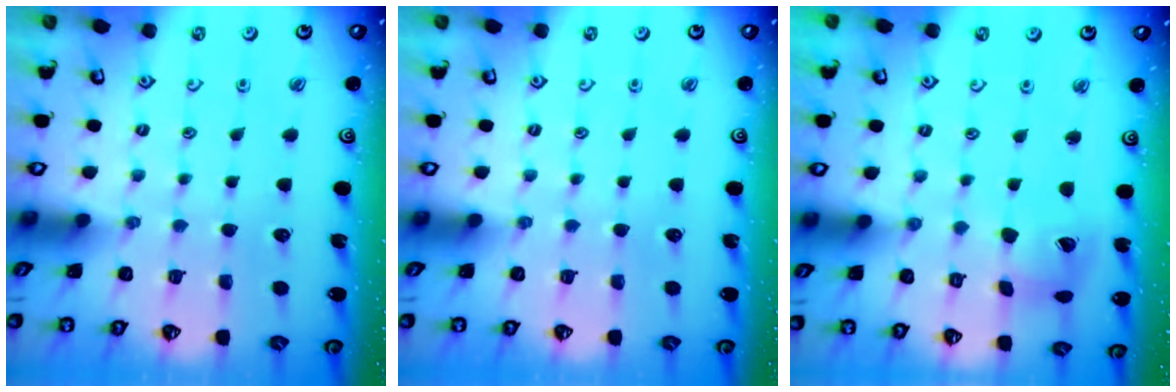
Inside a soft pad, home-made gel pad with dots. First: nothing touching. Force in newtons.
{"total": 0.0}
{"total": 11.2, "press": 11.1, "slide": 1.5}